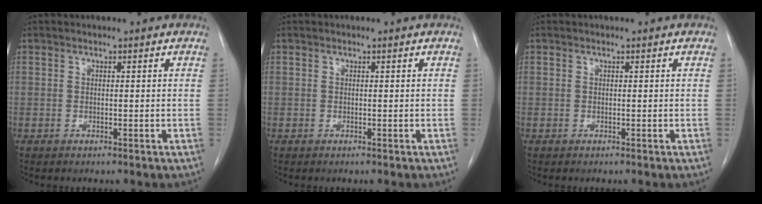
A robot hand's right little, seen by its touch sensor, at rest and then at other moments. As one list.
[{"total": 0.0}, {"total": 0.0}]